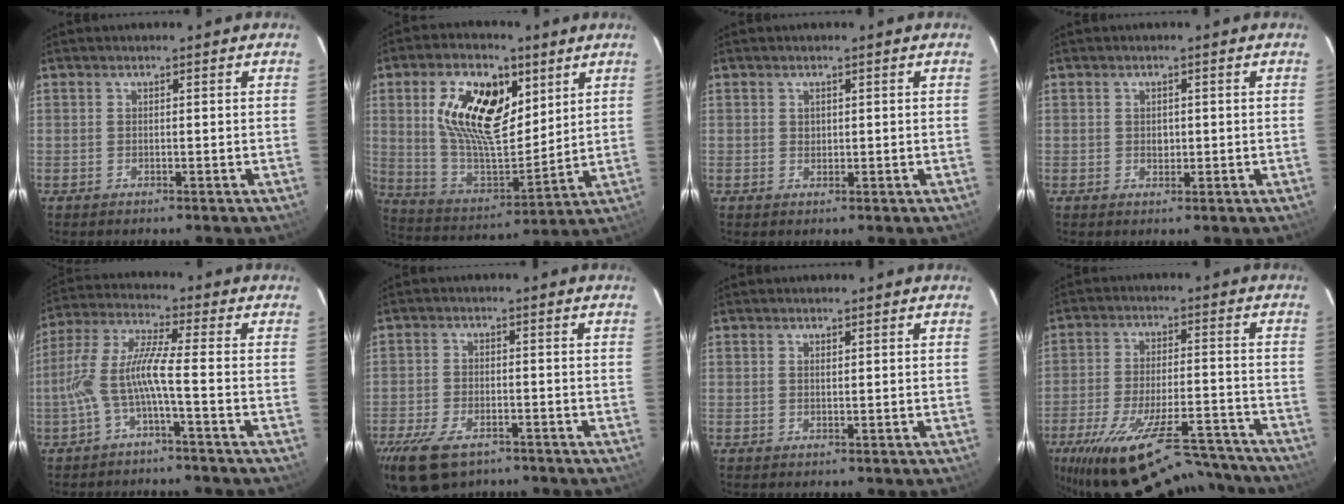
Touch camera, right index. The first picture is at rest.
{"total": 18.4, "force": [6.6, 9.9, 14.1], "torque": [-0.273, 0.011, 0.129]}
{"total": 0.9, "force": [0.3, 0.9, 0.1], "torque": [0.002, 0.003, 0.005]}
{"total": 1.4, "force": [0.0, 1.3, 0.6], "torque": [-0.009, 0.003, 0.000]}
{"total": 8.0, "force": [-3.0, 0.0, 7.4], "torque": [-0.174, 0.010, -0.057]}
{"total": 10.6, "force": [-7.1, 5.4, 5.8], "torque": [-0.146, -0.020, -0.125]}
{"total": 0.6, "force": [0.3, 0.3, 0.3], "torque": [-0.007, 0.002, 0.006]}
{"total": 24.7, "force": [-20.6, 6.7, 11.9], "torque": [-0.222, -0.027, -0.297]}